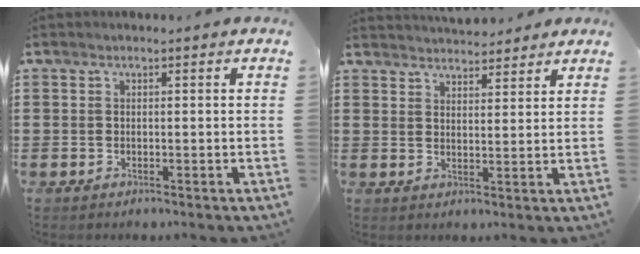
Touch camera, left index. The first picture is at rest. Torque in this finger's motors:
{"motor_torque": [1.21, -0.93, -0.04, 0.00]}